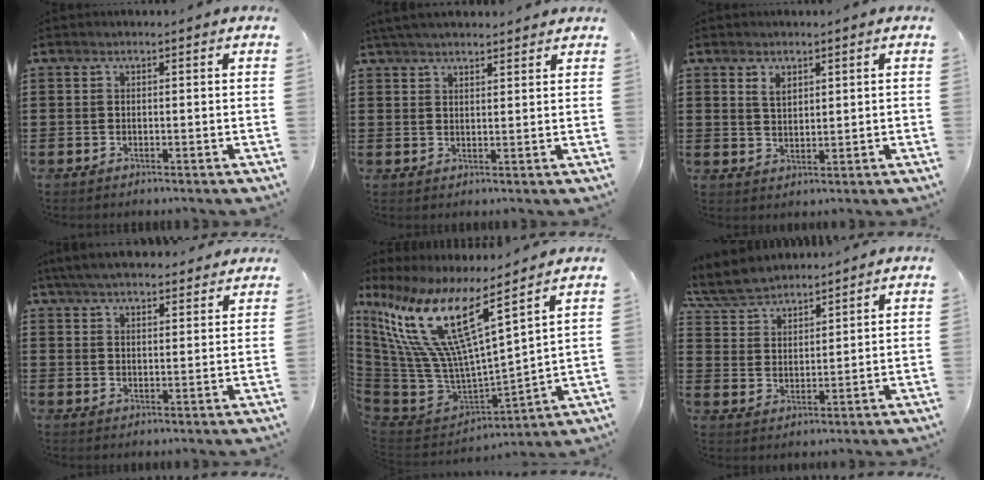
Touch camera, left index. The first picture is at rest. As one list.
[{"total": 3.4, "force": [3.2, 0.3, 1.1], "torque": [-0.029, -0.001, 0.061]}, {"total": 2.4, "force": [1.6, 1.2, 1.3], "torque": [-0.021, 0.001, 0.028]}, {"total": 5.1, "force": [4.8, 0.8, 1.6], "torque": [-0.044, -0.009, 0.089]}, {"total": 14.9, "force": [8.5, 3.1, 11.8], "torque": [-0.293, -0.075, 0.132]}, {"total": 6.2, "force": [5.8, 1.6, 1.5], "torque": [-0.055, -0.013, 0.106]}]